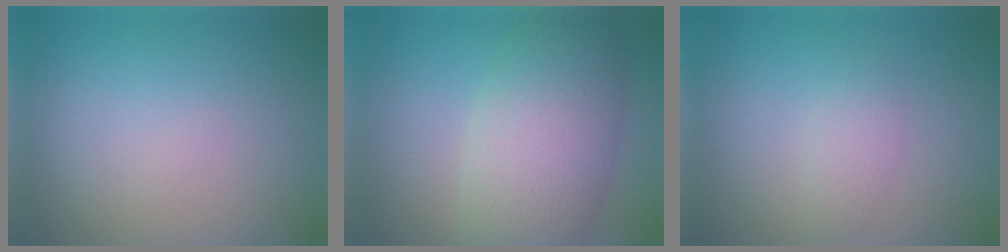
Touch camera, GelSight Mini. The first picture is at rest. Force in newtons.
{"total": 8.4, "press": 8.4, "slide": 0.5}
{"total": 1.6, "press": 1.6, "slide": 0.1}